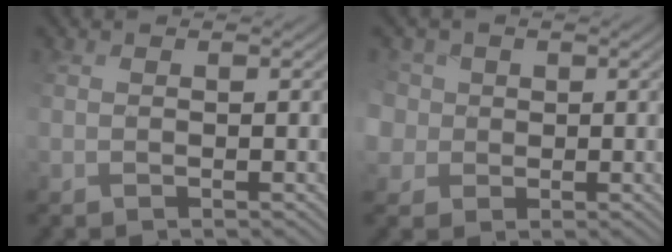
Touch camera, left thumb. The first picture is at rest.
{"total": 6.4, "force": [1.5, 5.9, 2.1], "torque": [-0.081, 0.022, -0.005]}